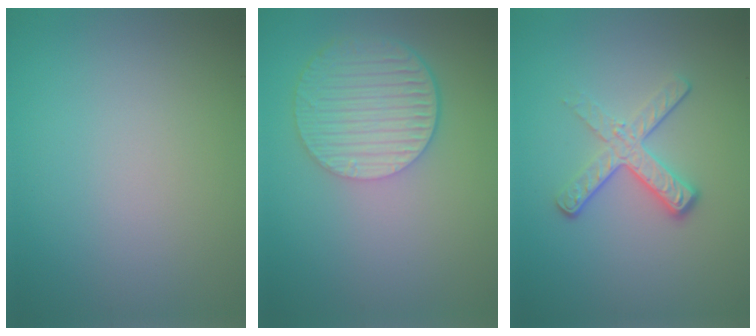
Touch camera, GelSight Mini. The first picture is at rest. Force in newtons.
{"total": 6.1, "press": 4.5, "slide": 4.1}
{"total": 3.5, "press": 2.4, "slide": 2.5}